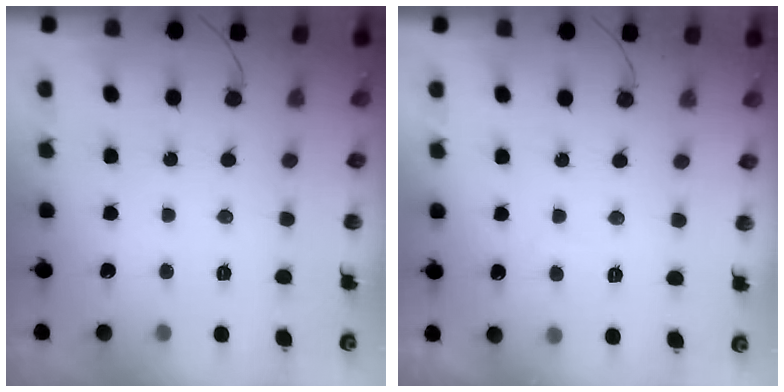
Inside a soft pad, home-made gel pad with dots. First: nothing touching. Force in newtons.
{"total": 1.8, "press": 1.7, "slide": 0.6}